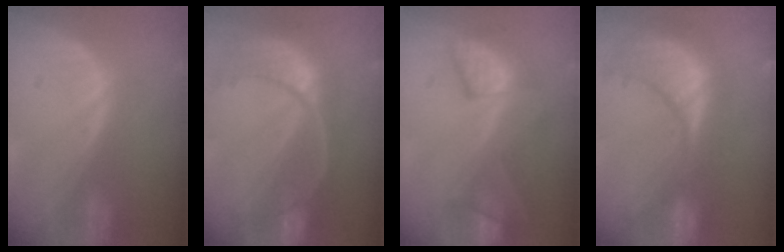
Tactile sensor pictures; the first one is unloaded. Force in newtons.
{"total": 11.2, "press": 9.3, "slide": 6.1}
{"total": 8.8, "press": 8.2, "slide": 3.0}
{"total": 13.0, "press": 11.5, "slide": 6.1}